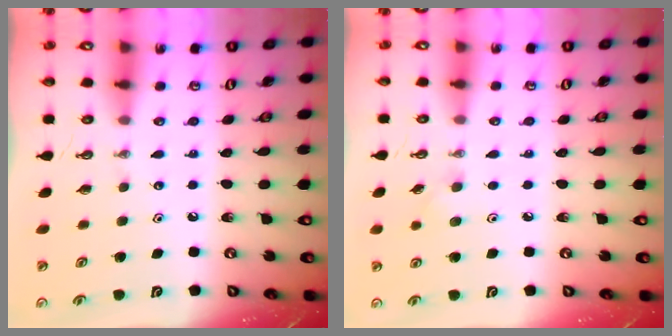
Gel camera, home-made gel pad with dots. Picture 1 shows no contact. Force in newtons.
{"total": 4.9, "press": 4.7, "slide": 1.3}